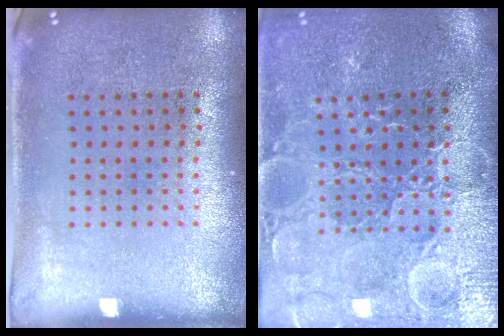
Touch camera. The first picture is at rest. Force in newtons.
{"total": 3.8, "press": 3.6, "slide": 1.1}